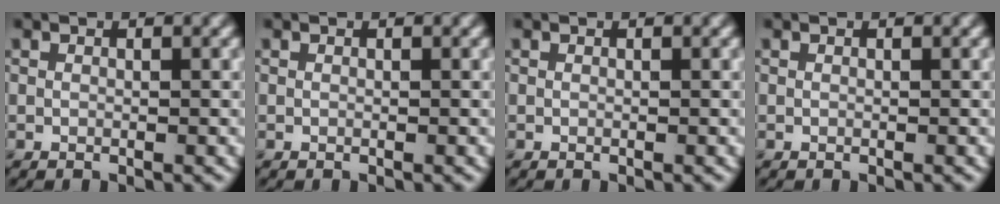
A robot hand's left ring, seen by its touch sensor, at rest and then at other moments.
{"total": 0.0}
{"total": 0.0}
{"total": 0.0}